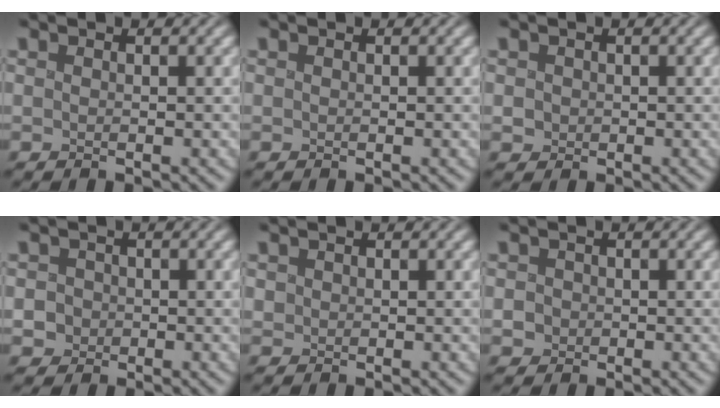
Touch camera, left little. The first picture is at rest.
{"total": 0.0}
{"total": 0.9, "force": [-0.1, 0.9, 0.2], "torque": [-0.001, -0.001, 0.003]}
{"total": 1.7, "force": [-0.3, 1.6, 0.3], "torque": [-0.004, 0.004, 0.001]}
{"total": 0.6, "force": [0.2, 0.5, -0.1], "torque": [0.001, 0.001, 0.008]}
{"total": 1.2, "force": [-0.3, 1.1, 0.1], "torque": [-0.001, -0.003, -0.003]}